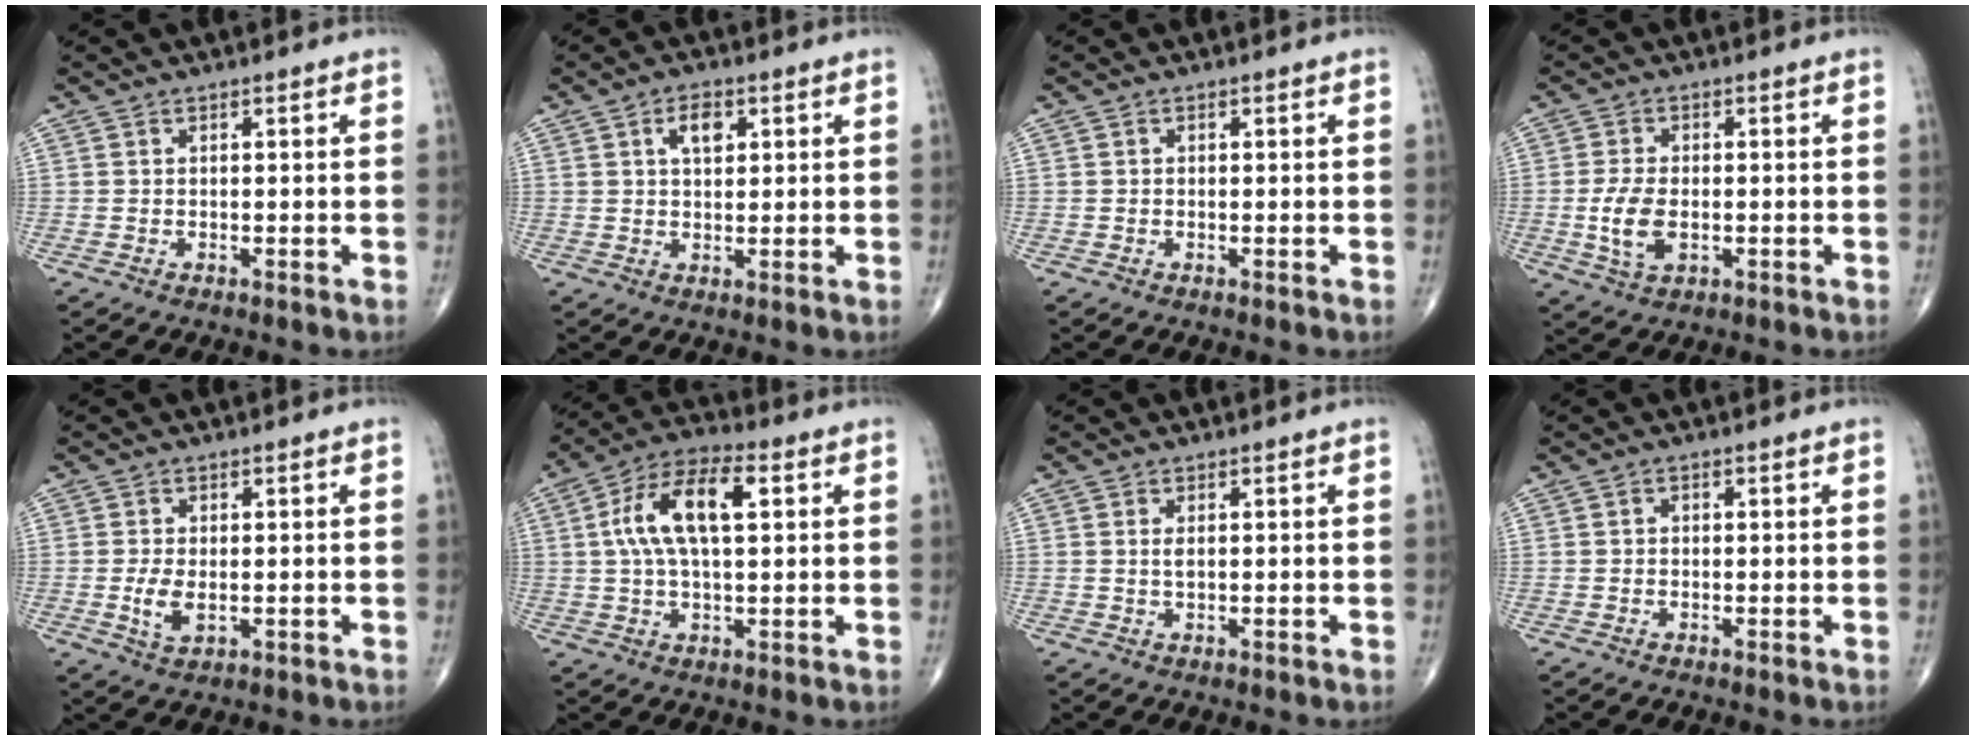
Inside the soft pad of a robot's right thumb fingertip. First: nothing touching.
{"total": 4.6, "force": [1.7, 2.6, 3.4], "torque": [-0.045, -0.002, 0.028]}
{"total": 0.0}
{"total": 6.5, "force": [-1.0, 3.6, 5.3], "torque": [-0.109, -0.004, -0.017]}
{"total": 4.1, "force": [-0.5, 2.1, 3.4], "torque": [-0.070, -0.009, -0.006]}
{"total": 13.2, "force": [2.9, 5.9, 11.5], "torque": [-0.219, 0.024, 0.048]}
{"total": 1.5, "force": [0.3, 0.7, 1.3], "torque": [-0.025, -0.001, 0.008]}
{"total": 0.6, "force": [0.0, 0.5, 0.3], "torque": [0.001, 0.001, -0.003]}